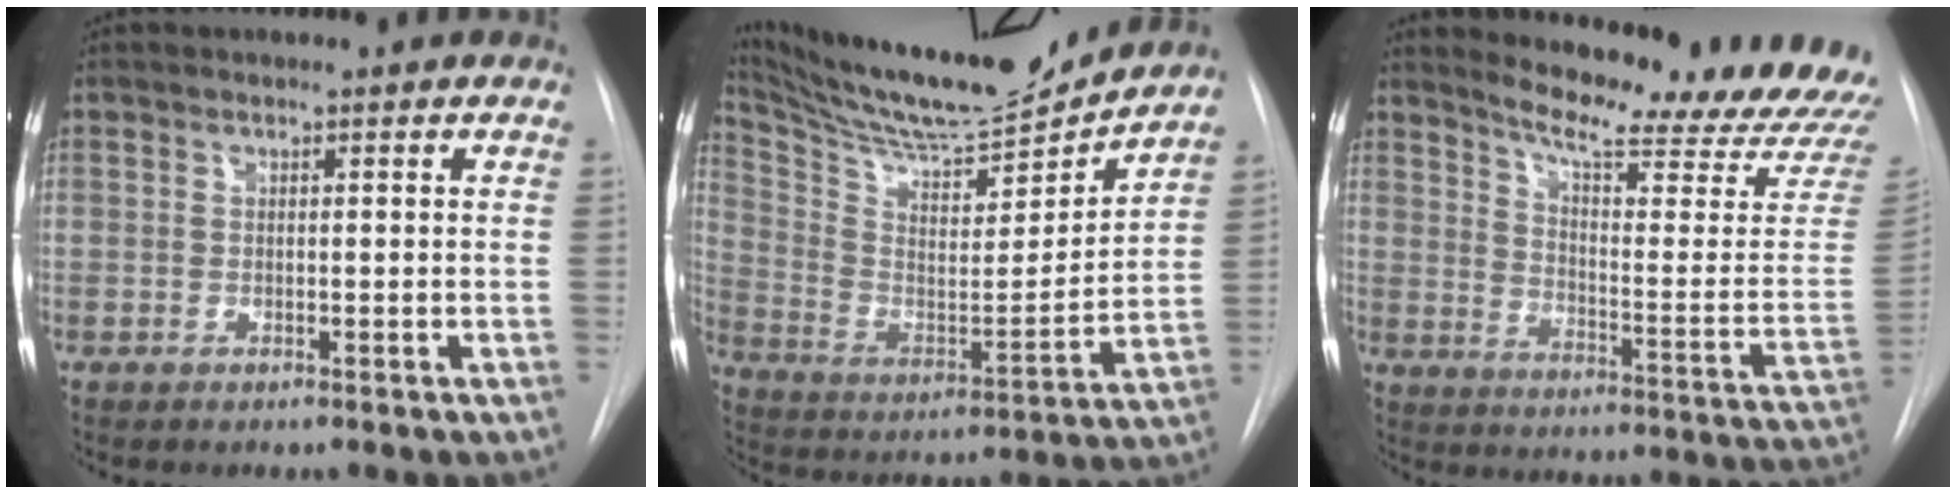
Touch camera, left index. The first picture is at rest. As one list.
[{"total": 22.7, "force": [20.9, 3.1, 8.4], "torque": [-0.164, -0.025, 0.330]}, {"total": 22.6, "force": [21.2, 1.8, 7.7], "torque": [-0.108, -0.120, 0.258]}]